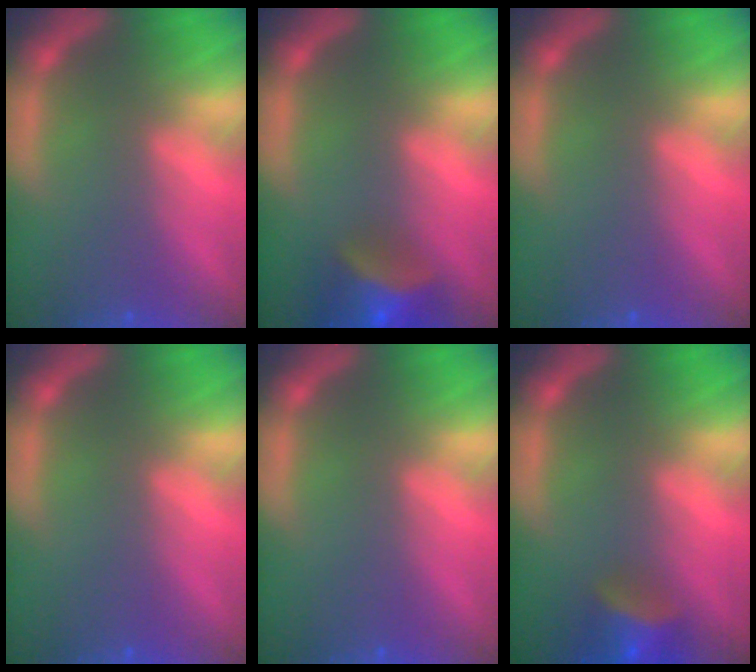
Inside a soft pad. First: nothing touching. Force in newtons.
{"total": 5.9}
{"total": 0.0}
{"total": 0.0}
{"total": 0.0}
{"total": 4.5}